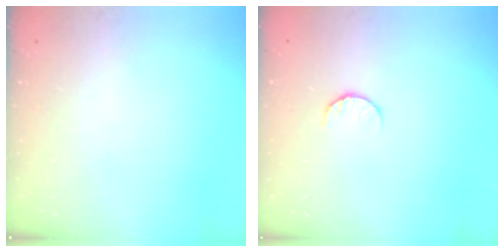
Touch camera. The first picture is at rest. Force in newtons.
{"total": 6.6, "press": 6.6, "slide": 0.7}